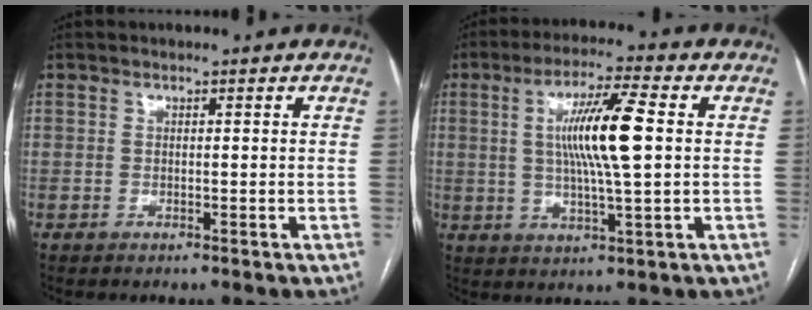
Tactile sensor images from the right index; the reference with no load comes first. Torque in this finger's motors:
{"motor_torque": [0.49, 0.02, 0.34, 0.20]}